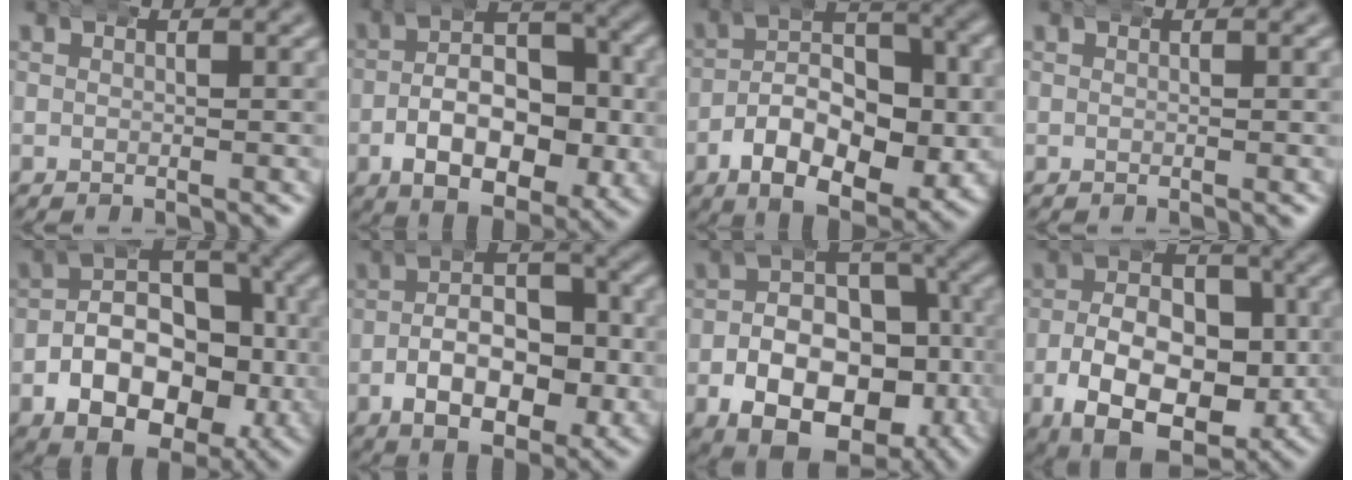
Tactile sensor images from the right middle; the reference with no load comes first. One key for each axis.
{"total": 9.7, "fx": -2.1, "fy": 5.8, "fz": 7.5, "tx": -0.103, "ty": -0.006, "tz": -0.037}
{"total": 10.1, "fx": -2.3, "fy": 6.3, "fz": 7.5, "tx": -0.110, "ty": -0.014, "tz": -0.042}
{"total": 0.0}
{"total": 12.2, "fx": -2.2, "fy": 9.1, "fz": 7.8, "tx": -0.137, "ty": -0.027, "tz": -0.035}
{"total": 8.6, "fx": -2.0, "fy": 5.0, "fz": 6.7, "tx": -0.085, "ty": -0.001, "tz": -0.038}
{"total": 13.3, "fx": -4.6, "fy": 9.5, "fz": 8.1, "tx": -0.140, "ty": -0.037, "tz": -0.066}
{"total": 14.3, "fx": -4.8, "fy": 9.5, "fz": 9.5, "tx": -0.157, "ty": -0.044, "tz": -0.063}